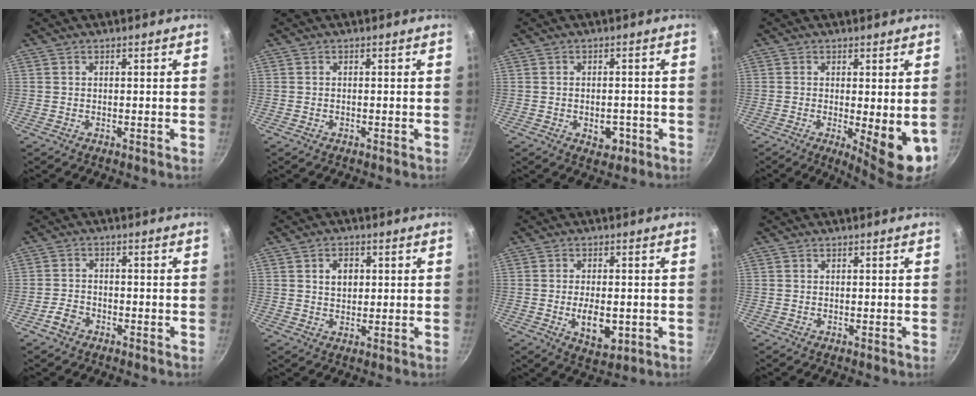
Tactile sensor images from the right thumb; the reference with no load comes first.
{"total": 0.0}
{"total": 4.2, "force": [-1.5, 2.7, 2.8], "torque": [-0.024, 0.009, -0.016]}
{"total": 8.9, "force": [-1.4, 2.3, 8.5], "torque": [-0.105, -0.011, -0.009]}
{"total": 3.6, "force": [-2.2, 2.3, 1.5], "torque": [-0.027, 0.027, -0.041]}
{"total": 4.3, "force": [1.1, 3.2, 2.7], "torque": [-0.026, 0.002, 0.020]}
{"total": 7.6, "force": [-1.5, 4.0, 6.3], "torque": [-0.091, -0.002, -0.014]}
{"total": 0.0}